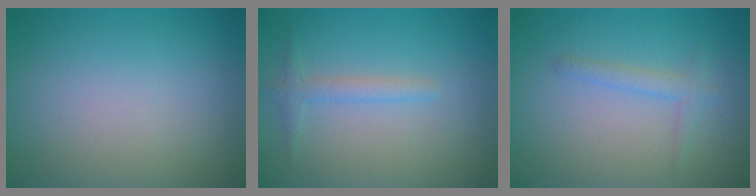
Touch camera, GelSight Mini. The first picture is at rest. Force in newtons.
{"total": 1.6, "press": 1.6, "slide": 0.1}
{"total": 1.6, "press": 1.6, "slide": 0.1}